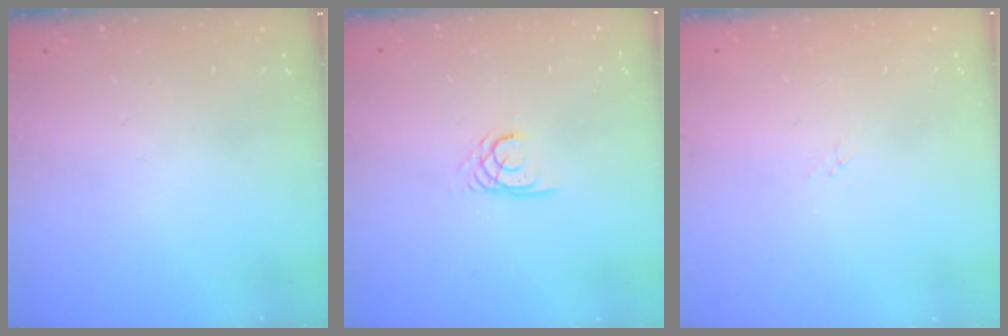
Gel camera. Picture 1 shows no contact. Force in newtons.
{"total": 2.4, "press": 2.4, "slide": 0.2}
{"total": 1.7, "press": 1.6, "slide": 0.2}